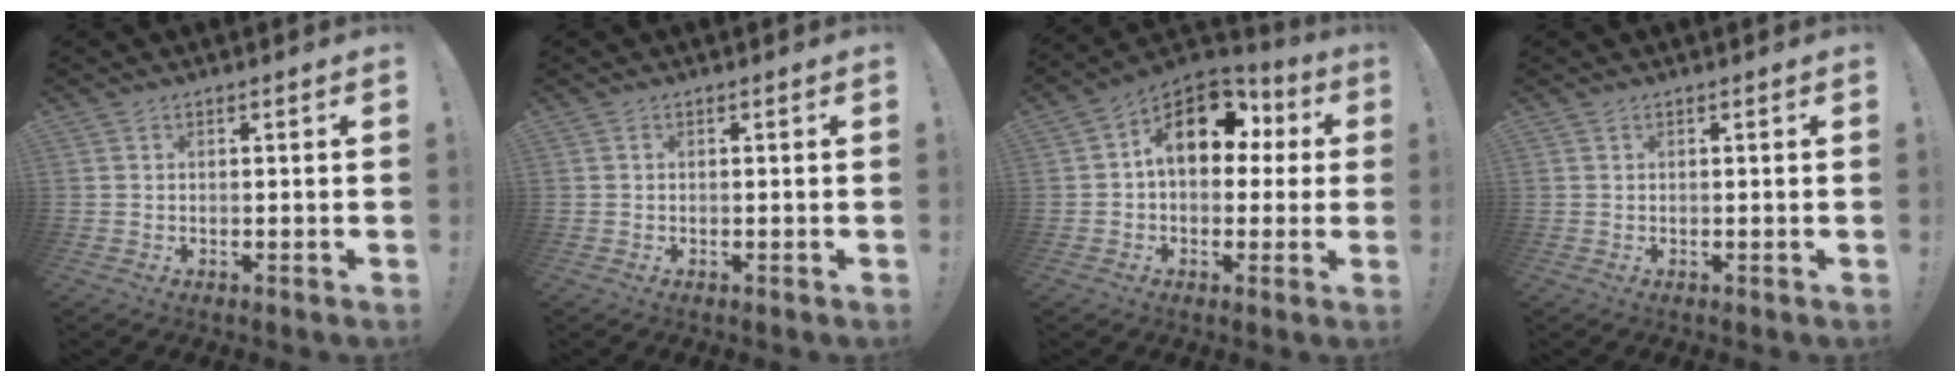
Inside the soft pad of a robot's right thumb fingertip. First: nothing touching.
{"total": 0.0}
{"total": 16.1, "force": [4.9, 10.9, 10.8], "torque": [-0.147, -0.006, 0.093]}
{"total": 0.0}